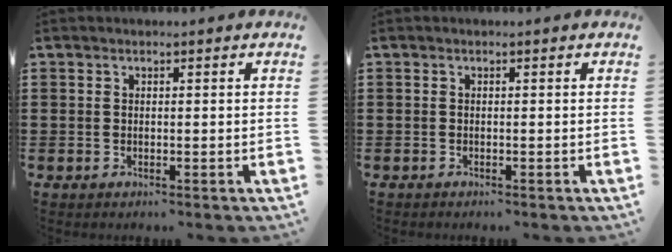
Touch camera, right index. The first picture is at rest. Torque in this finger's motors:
{"motor_torque": [0.15, 0.33, 0.00, -0.01]}